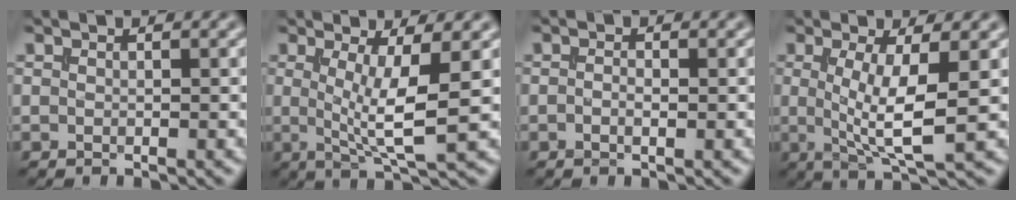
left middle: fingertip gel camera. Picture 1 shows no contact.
{"total": 5.3, "force": [0.4, 1.1, 5.2], "torque": [-0.090, -0.011, 0.007]}
{"total": 1.0, "force": [-0.2, 0.4, 0.9], "torque": [-0.018, -0.003, -0.004]}
{"total": 5.5, "force": [0.2, 1.3, 5.4], "torque": [-0.098, -0.010, 0.004]}